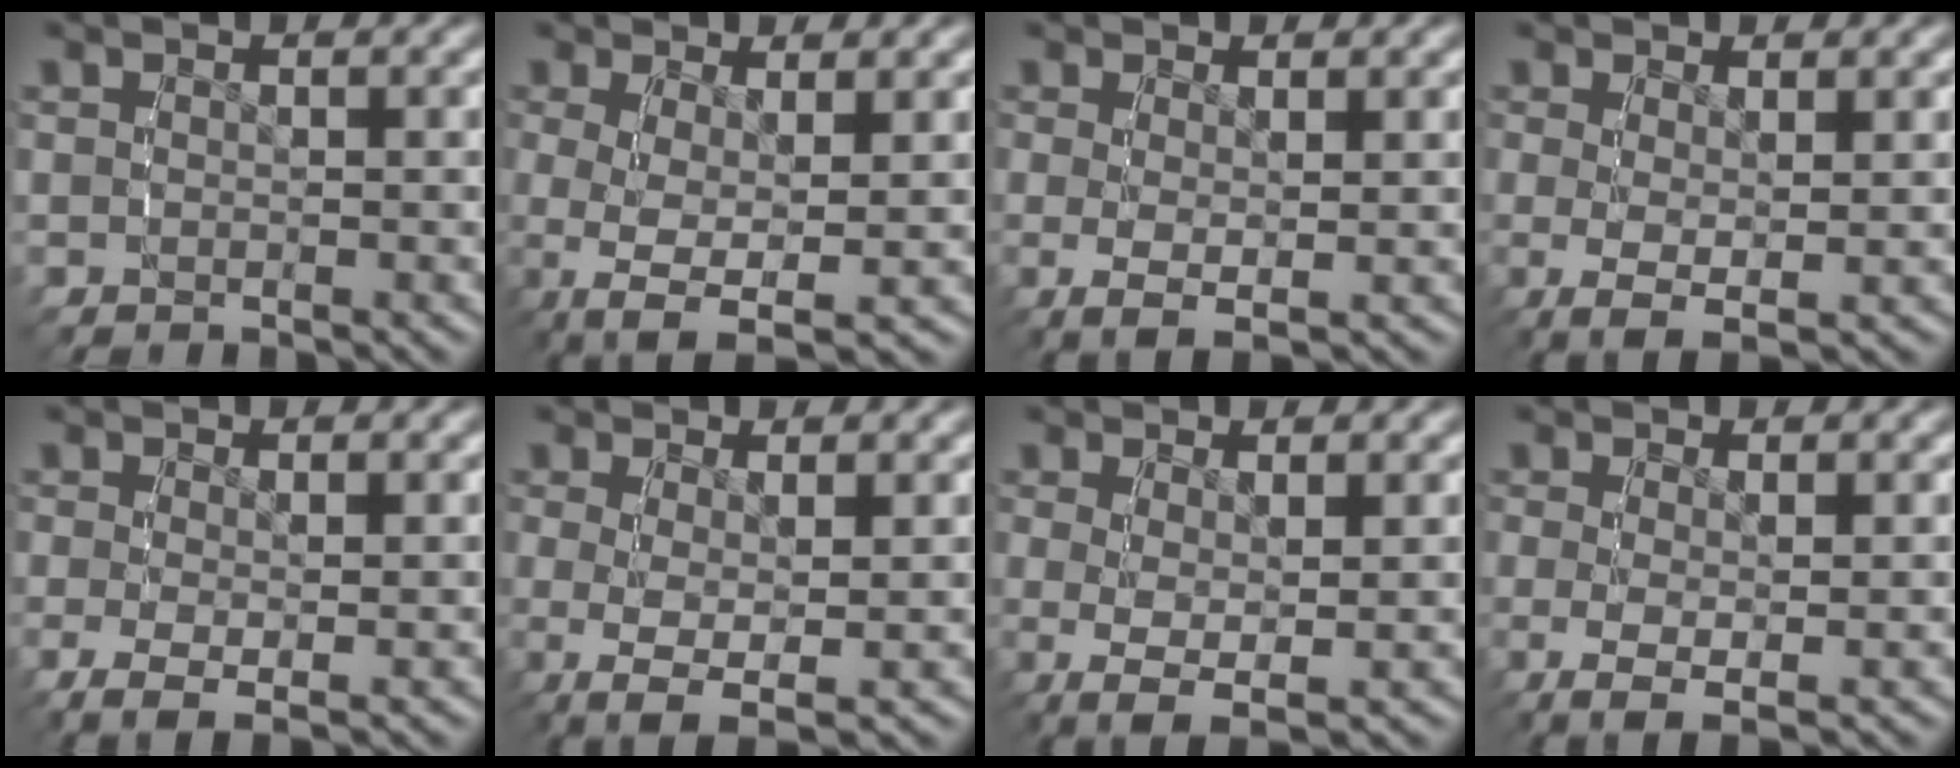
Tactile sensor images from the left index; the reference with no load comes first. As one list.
[{"total": 6.5, "force": [-2.1, 3.5, 5.1], "torque": [-0.126, -0.041, -0.015]}, {"total": 2.8, "force": [-0.1, 1.0, 2.6], "torque": [-0.052, -0.013, 0.005]}, {"total": 3.3, "force": [-0.3, 1.3, 3.0], "torque": [-0.062, -0.018, 0.005]}, {"total": 2.6, "force": [-0.8, 1.0, 2.2], "torque": [-0.052, -0.021, -0.004]}, {"total": 5.0, "force": [-1.4, 2.3, 4.2], "torque": [-0.096, -0.030, -0.006]}, {"total": 4.4, "force": [-0.9, 2.0, 3.8], "torque": [-0.083, -0.025, -0.001]}, {"total": 3.3, "force": [-0.8, 1.3, 2.9], "torque": [-0.066, -0.022, -0.003]}]